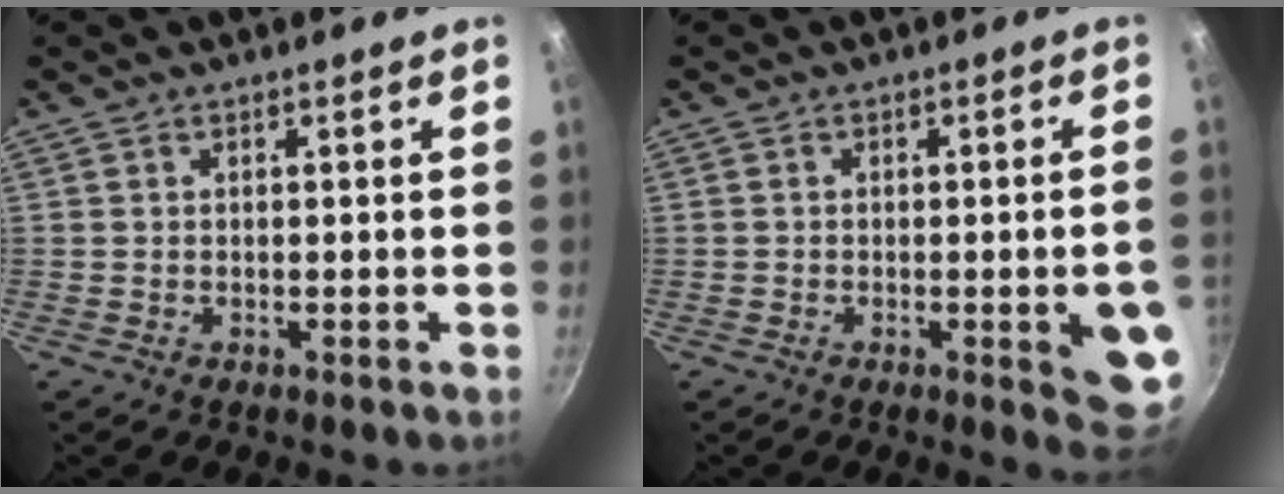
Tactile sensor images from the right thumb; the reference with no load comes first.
{"total": 8.9, "force": [-2.2, 2.3, 8.3], "torque": [-0.076, 0.008, -0.024]}